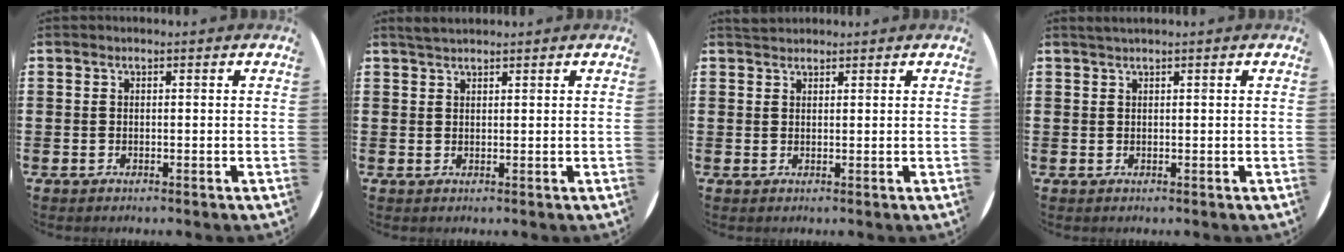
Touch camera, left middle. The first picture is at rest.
{"total": 1.6, "force": [1.5, 0.2, 0.4], "torque": [-0.010, 0.003, 0.029]}
{"total": 1.2, "force": [1.2, 0.3, 0.1], "torque": [-0.002, 0.003, 0.023]}
{"total": 0.7, "force": [0.6, -0.1, 0.4], "torque": [-0.006, 0.000, 0.010]}